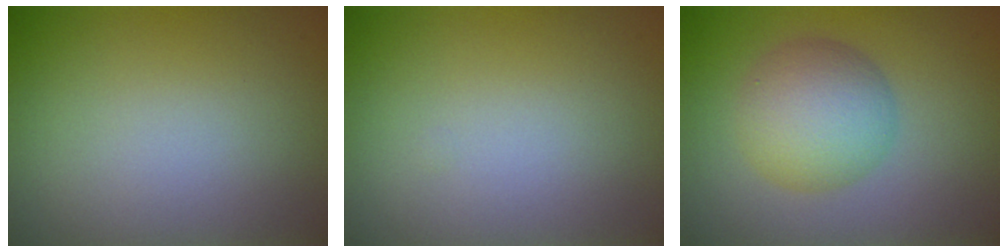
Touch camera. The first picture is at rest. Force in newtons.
{"total": 0.0}
{"total": 5.3, "press": 5.3, "slide": 0.1}